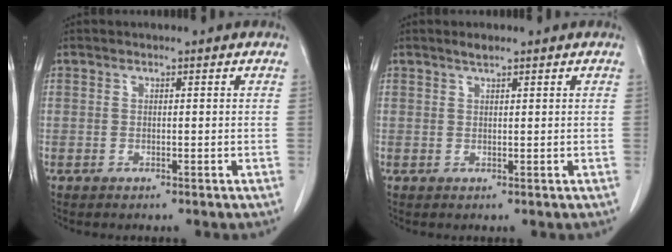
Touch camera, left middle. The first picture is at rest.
{"total": 1.3, "force": [1.0, 0.1, 0.8], "torque": [-0.019, 0.001, 0.021]}